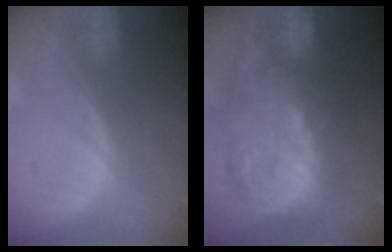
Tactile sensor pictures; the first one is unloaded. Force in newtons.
{"total": 13.5, "press": 13.5, "slide": 1.3}